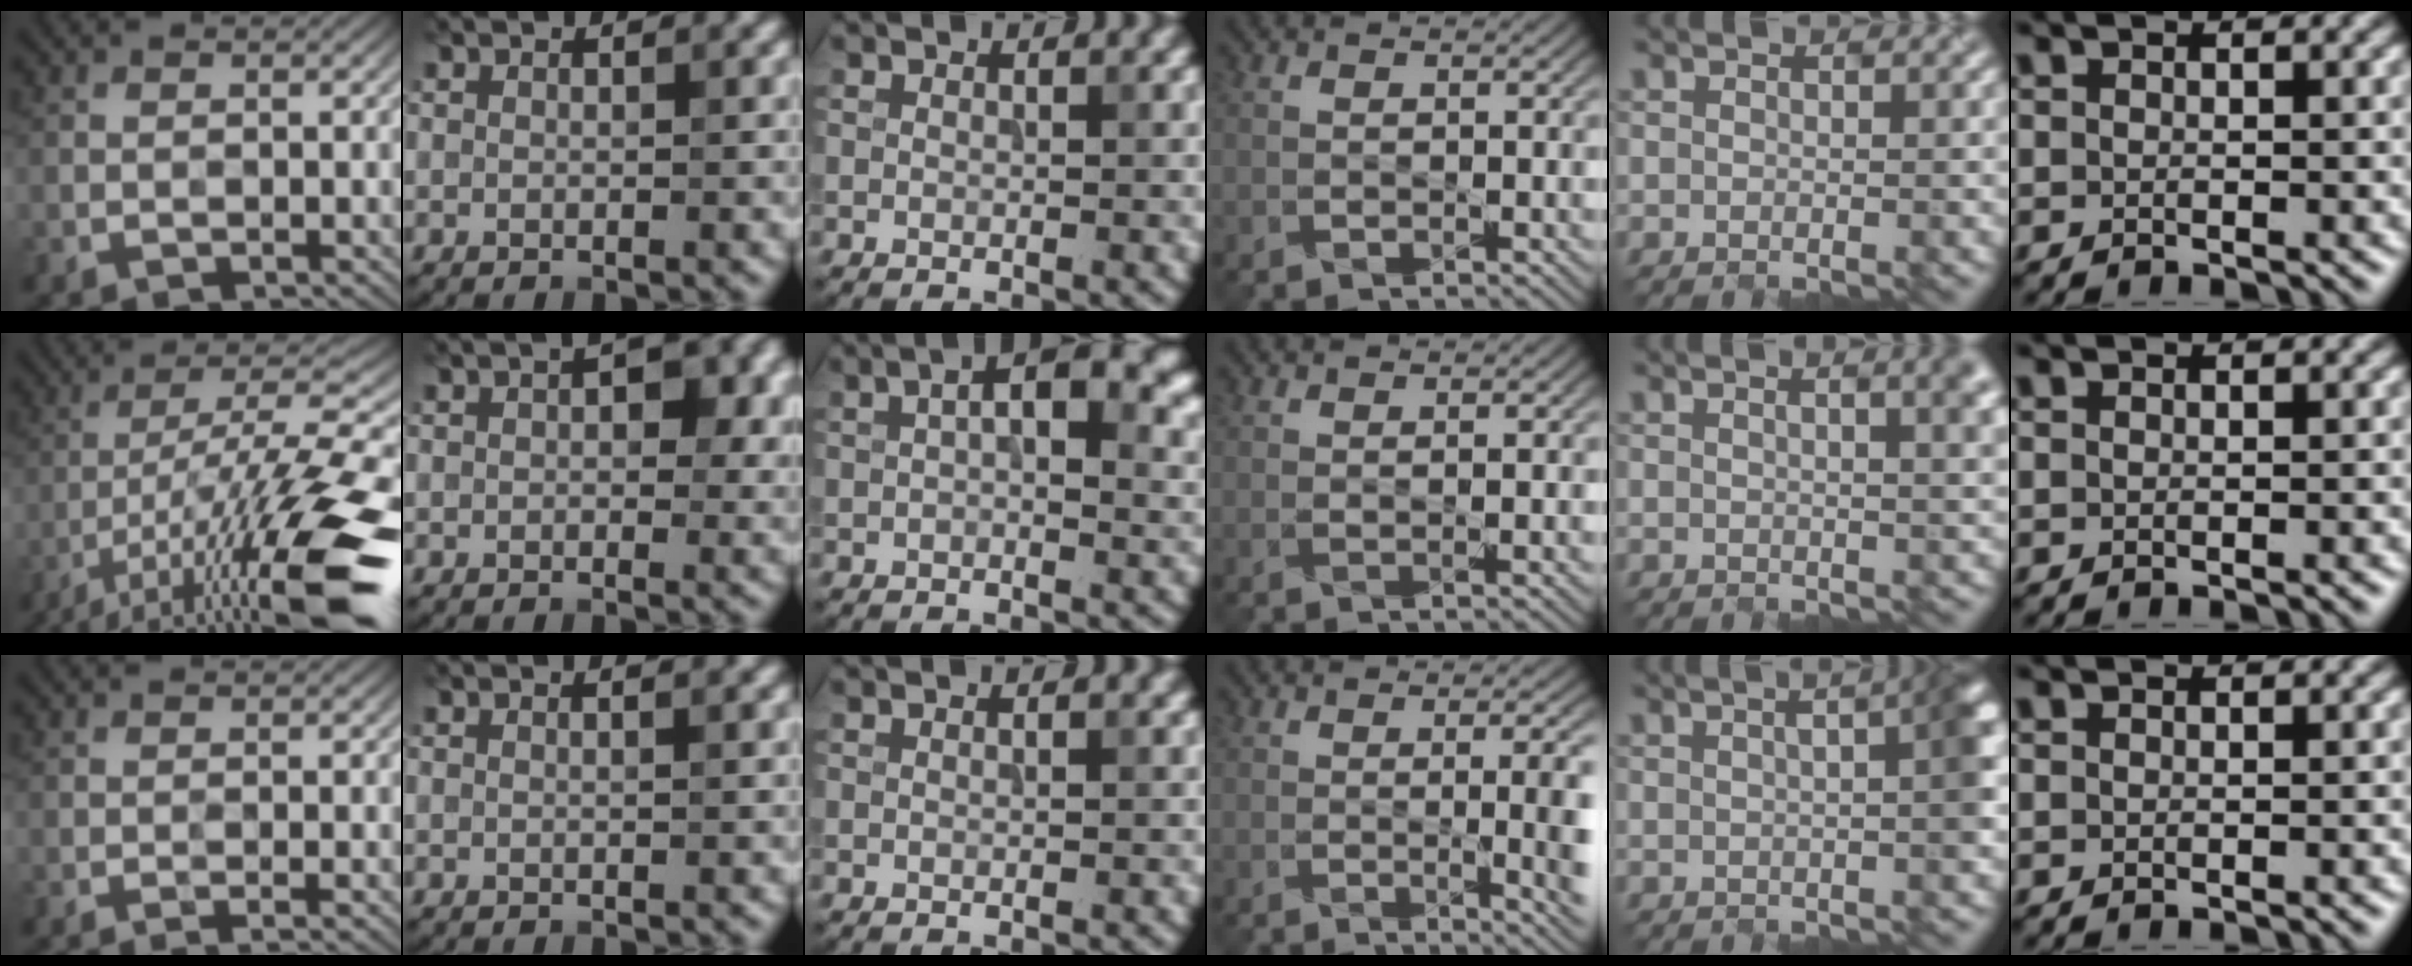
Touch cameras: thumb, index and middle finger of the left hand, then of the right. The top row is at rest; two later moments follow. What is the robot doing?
{"motion": "open", "object": "jewelry box"}